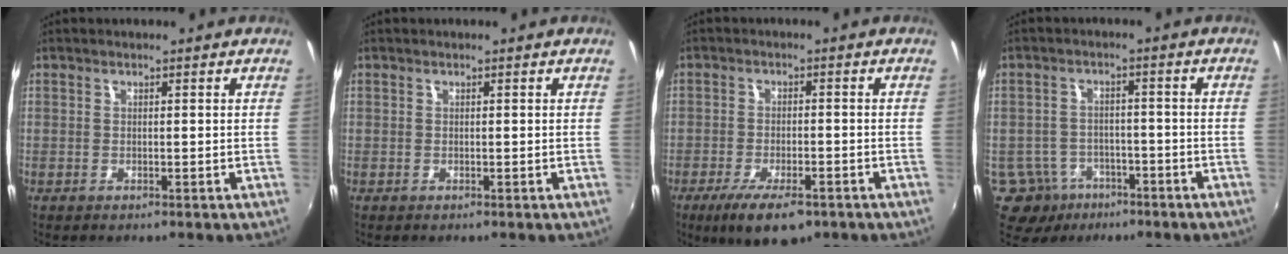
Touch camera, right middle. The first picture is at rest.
{"total": 0.0}
{"total": 9.3, "force": [-6.2, 2.9, 6.4], "torque": [-0.140, -0.028, -0.099]}
{"total": 9.2, "force": [-5.2, 7.1, 2.7], "torque": [-0.081, 0.009, -0.068]}